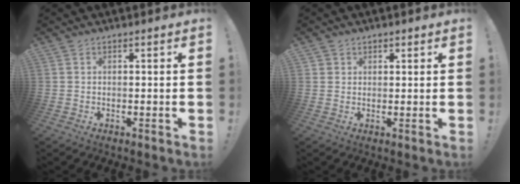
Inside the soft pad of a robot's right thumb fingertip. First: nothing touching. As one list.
[{"total": 1.9, "force": [1.2, 1.5, 0.2], "torque": [0.004, -0.006, 0.020]}]